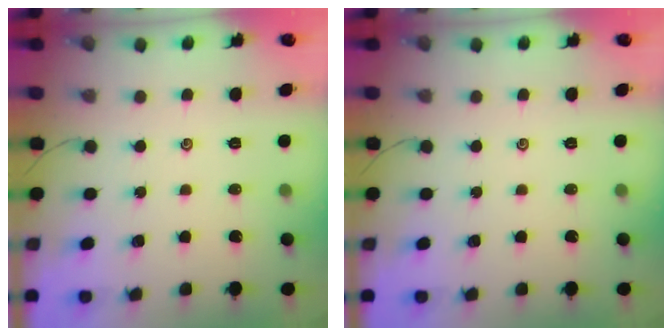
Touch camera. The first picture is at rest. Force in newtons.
{"total": 0.0}